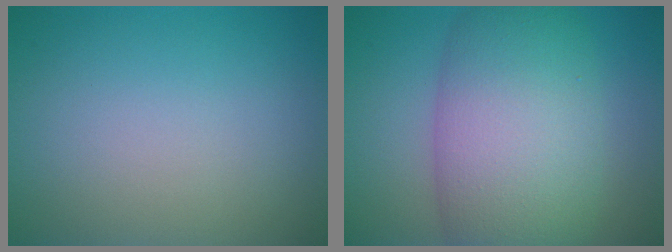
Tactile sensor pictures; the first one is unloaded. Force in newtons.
{"total": 10.7, "press": 10.7, "slide": 0.1}